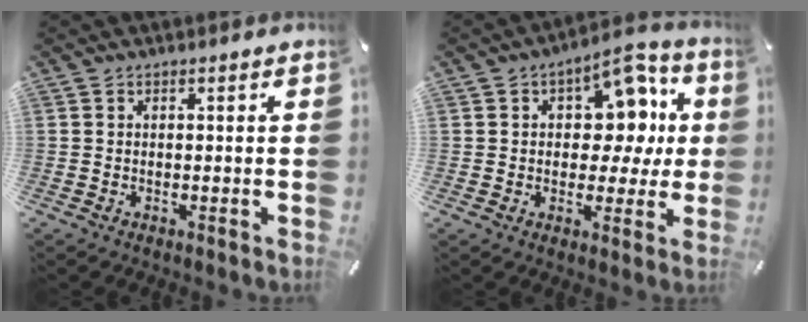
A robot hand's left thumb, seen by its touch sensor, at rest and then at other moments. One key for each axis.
{"total": 12.9, "fx": 4.5, "fy": 8.6, "fz": 8.4, "tx": -0.094, "ty": -0.037, "tz": 0.078}